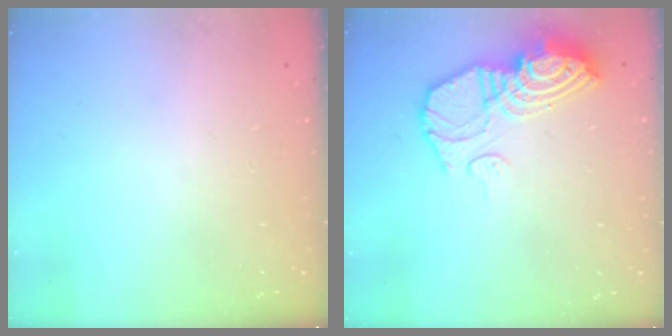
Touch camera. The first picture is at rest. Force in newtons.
{"total": 13.5, "press": 13.4, "slide": 1.4}